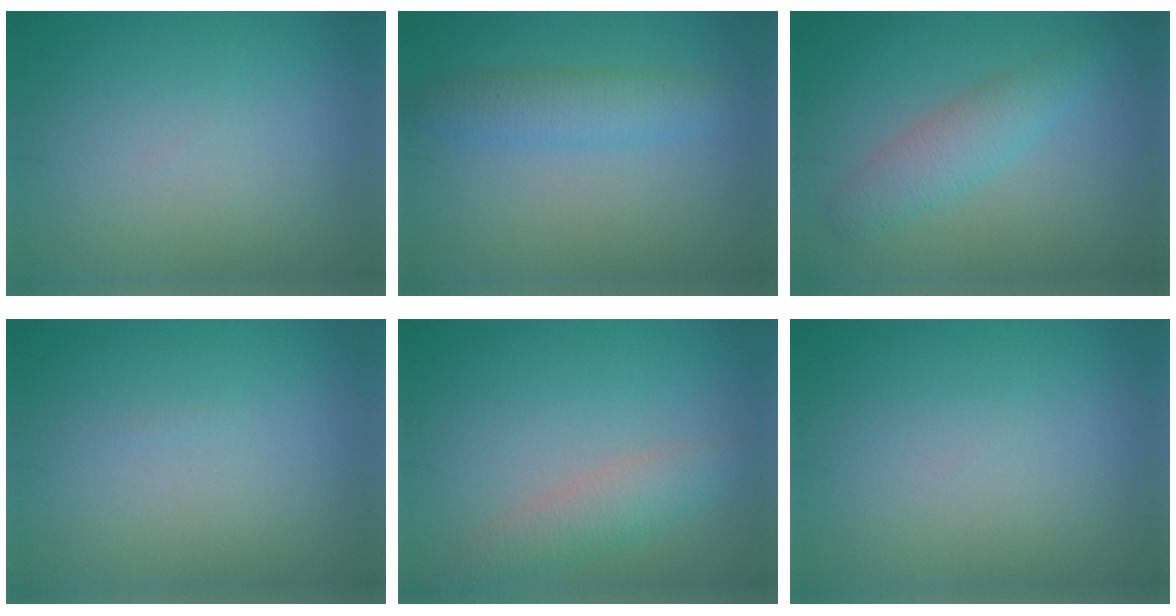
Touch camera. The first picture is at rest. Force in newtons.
{"total": 2.9, "press": 2.9, "slide": 0.1}
{"total": 3.1, "press": 3.1, "slide": 0.1}
{"total": 0.0}
{"total": 2.9, "press": 2.9, "slide": 0.2}
{"total": 0.0}